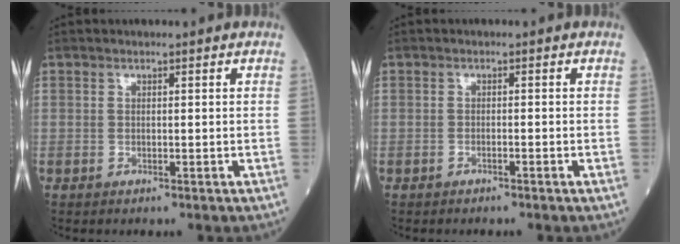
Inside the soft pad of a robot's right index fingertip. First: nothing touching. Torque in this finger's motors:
{"motor_torque": [0.05, -0.01, 0.00, -0.01]}